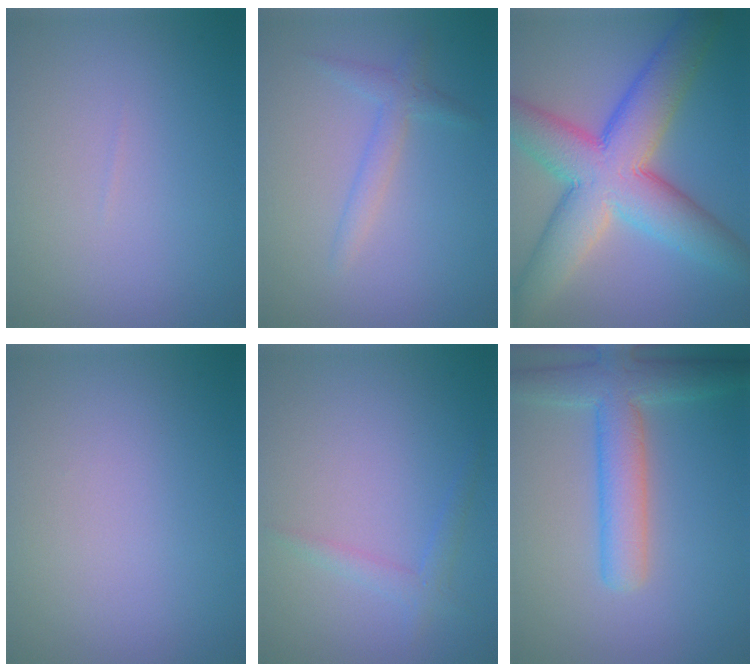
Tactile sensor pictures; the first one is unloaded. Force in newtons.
{"total": 1.9, "press": 1.9, "slide": 0.1}
{"total": 11.7, "press": 11.6, "slide": 0.5}
{"total": 0.0}
{"total": 1.5, "press": 1.5, "slide": 0.1}
{"total": 5.6, "press": 5.5, "slide": 0.4}